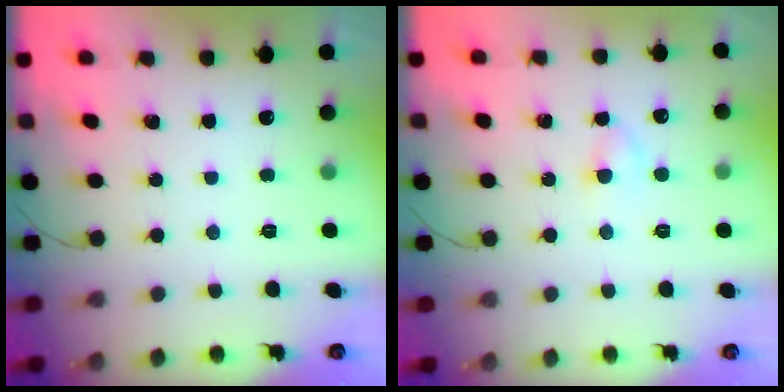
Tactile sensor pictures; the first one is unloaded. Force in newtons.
{"total": 2.9, "press": 2.6, "slide": 1.1}